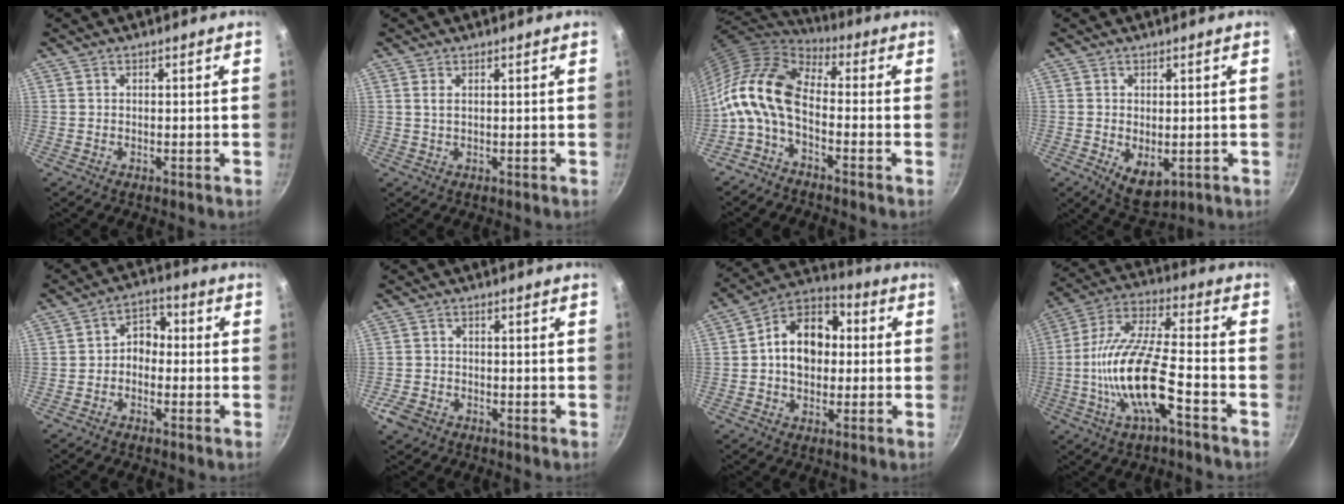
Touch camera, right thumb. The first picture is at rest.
{"total": 1.2, "force": [0.4, 0.5, 1.0], "torque": [-0.021, 0.000, 0.007]}
{"total": 13.2, "force": [-2.5, 7.2, 10.8], "torque": [-0.209, 0.032, -0.068]}
{"total": 6.2, "force": [-1.1, 3.8, 4.8], "torque": [-0.067, -0.013, -0.005]}
{"total": 5.0, "force": [-1.0, 3.9, 3.0], "torque": [-0.015, 0.027, -0.030]}
{"total": 4.0, "force": [-2.3, 2.8, 1.7], "torque": [-0.038, 0.015, -0.042]}
{"total": 13.5, "force": [0.6, 10.1, 9.0], "torque": [-0.100, 0.031, -0.011]}
{"total": 17.1, "force": [-5.8, 5.3, 15.2], "torque": [-0.293, 0.038, -0.121]}